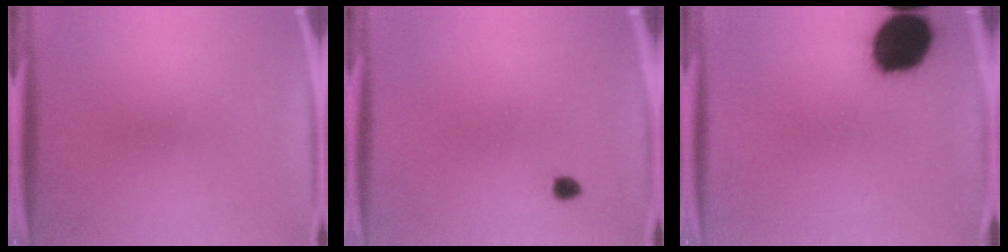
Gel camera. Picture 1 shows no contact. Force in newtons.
{"total": 1.3}
{"total": 18.2}